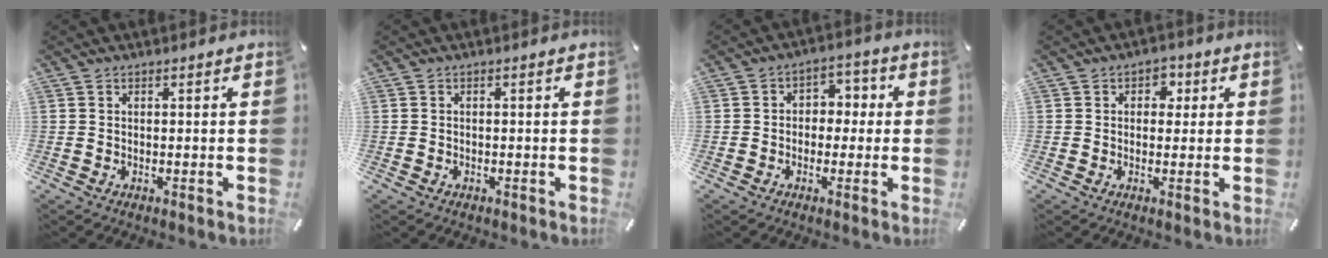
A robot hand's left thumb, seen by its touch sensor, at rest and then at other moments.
{"total": 0.7, "force": [-0.5, 0.5, 0.3], "torque": [-0.004, 0.002, -0.011]}
{"total": 4.7, "force": [-1.7, 3.9, 1.9], "torque": [-0.023, 0.013, -0.038]}
{"total": 3.2, "force": [0.3, 2.7, 1.7], "torque": [-0.012, 0.001, -0.003]}